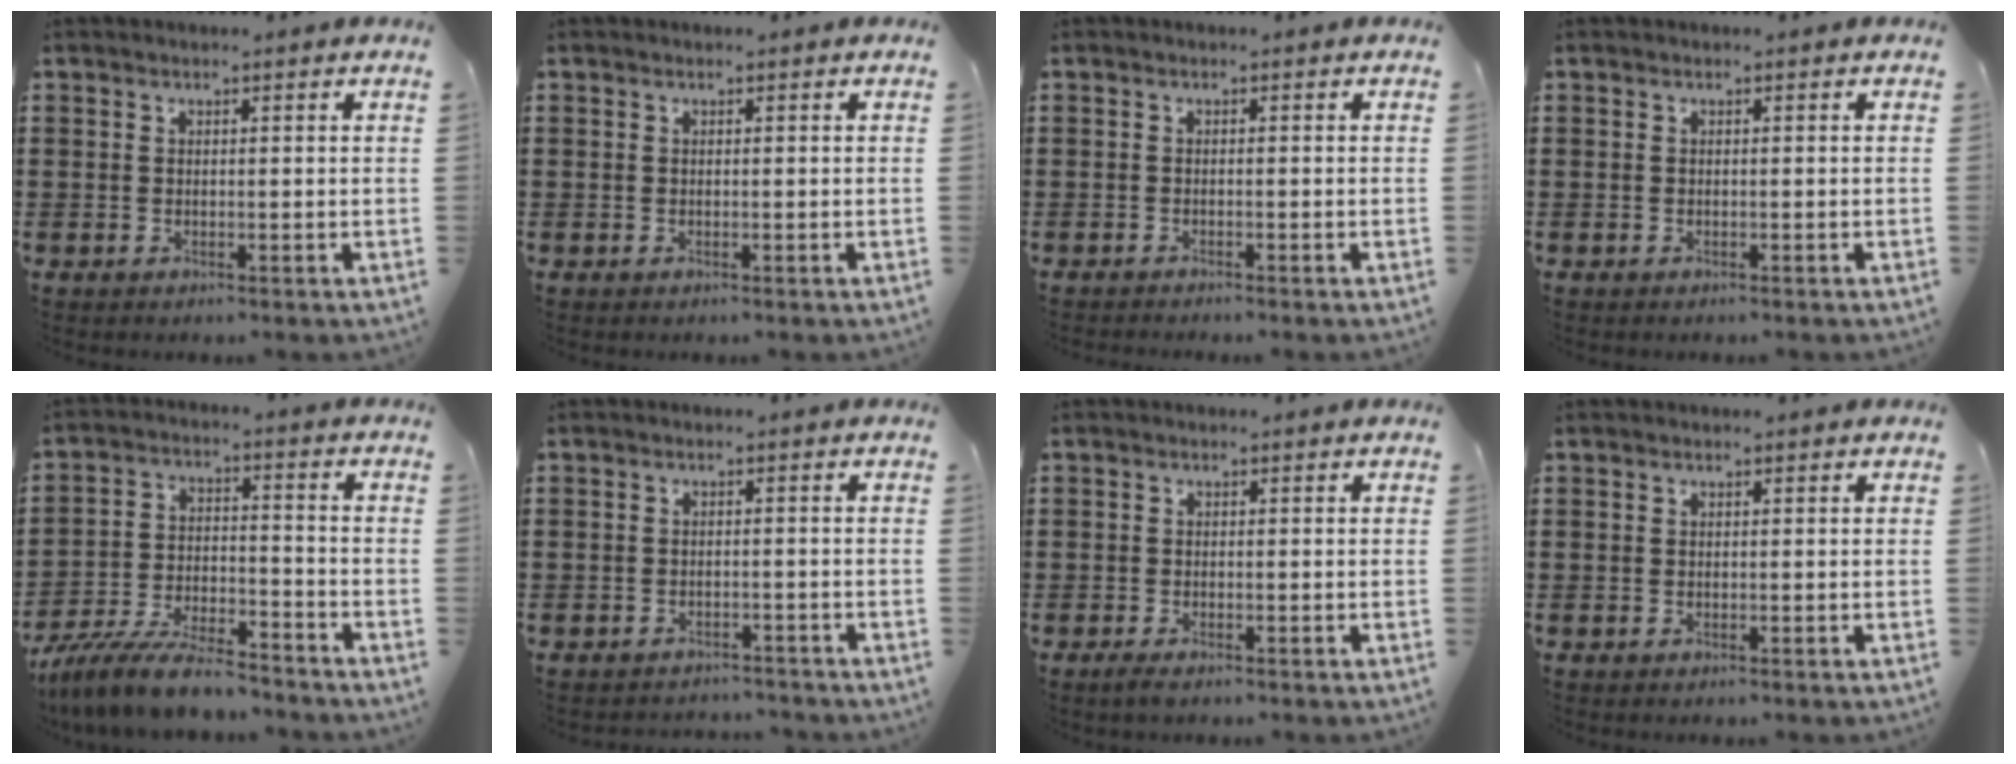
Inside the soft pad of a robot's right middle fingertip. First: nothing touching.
{"total": 0.0}
{"total": 0.6, "force": [-0.6, -0.1, 0.1], "torque": [-0.004, -0.004, -0.010]}
{"total": 0.0}
{"total": 8.8, "force": [-7.9, 1.2, 3.7], "torque": [-0.081, 0.011, -0.155]}
{"total": 2.0, "force": [-1.9, 0.3, -0.3], "torque": [-0.002, 0.001, -0.044]}
{"total": 0.9, "force": [-0.7, 0.4, 0.3], "torque": [-0.008, -0.003, -0.014]}
{"total": 0.0}